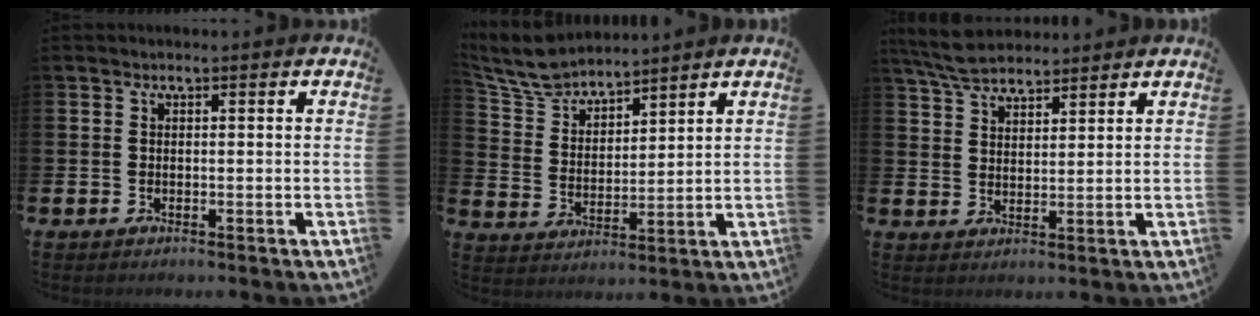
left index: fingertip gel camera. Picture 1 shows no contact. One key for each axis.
{"total": 6.7, "fx": 6.3, "fy": 1.7, "fz": 1.2, "tx": -0.056, "ty": -0.026, "tz": 0.116}
{"total": 5.8, "fx": 5.5, "fy": 1.4, "fz": 1.3, "tx": -0.049, "ty": -0.014, "tz": 0.104}